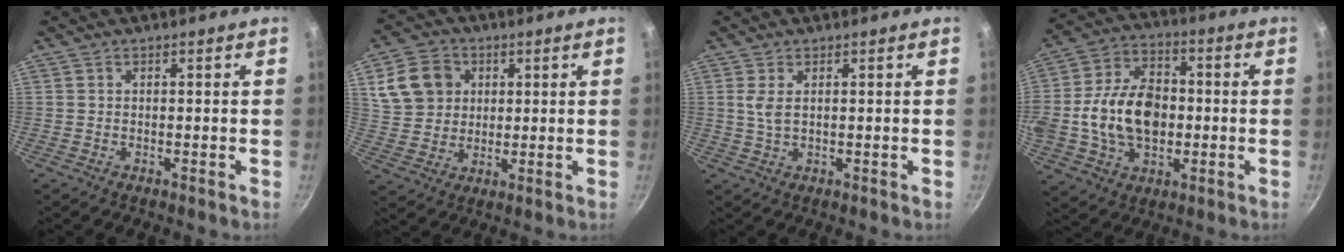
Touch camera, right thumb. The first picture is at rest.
{"total": 11.0, "force": [3.5, 9.2, 5.0], "torque": [-0.071, 0.001, 0.068]}
{"total": 2.7, "force": [0.7, 1.1, 2.4], "torque": [-0.050, -0.004, 0.017]}
{"total": 18.3, "force": [-1.3, 12.7, 13.2], "torque": [-0.214, 0.031, -0.025]}